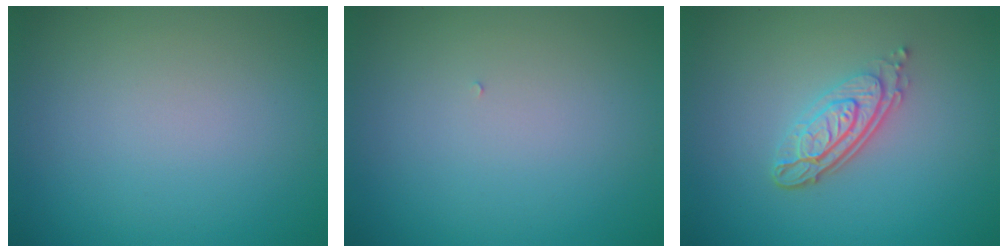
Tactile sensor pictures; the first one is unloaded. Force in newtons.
{"total": 0.0}
{"total": 3.9, "press": 2.9, "slide": 2.6}